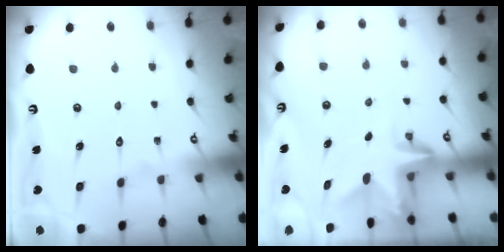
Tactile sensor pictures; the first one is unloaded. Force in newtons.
{"total": 2.9, "press": 2.9, "slide": 0.2}